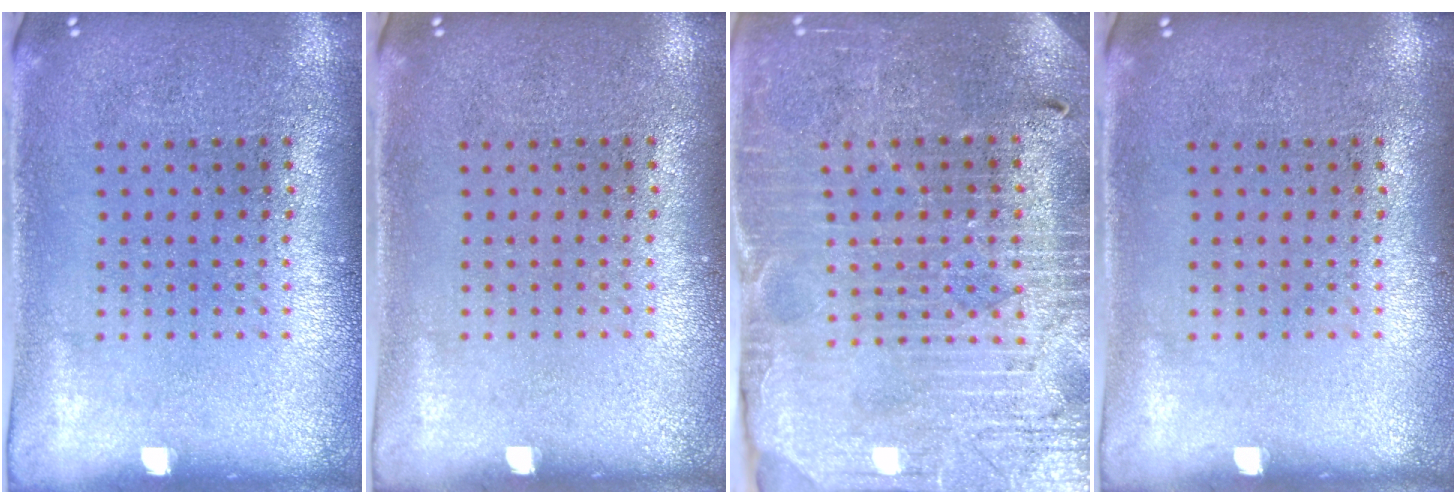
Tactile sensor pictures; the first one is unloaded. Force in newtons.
{"total": 0.0}
{"total": 3.8, "press": 3.7, "slide": 0.9}
{"total": 0.0}